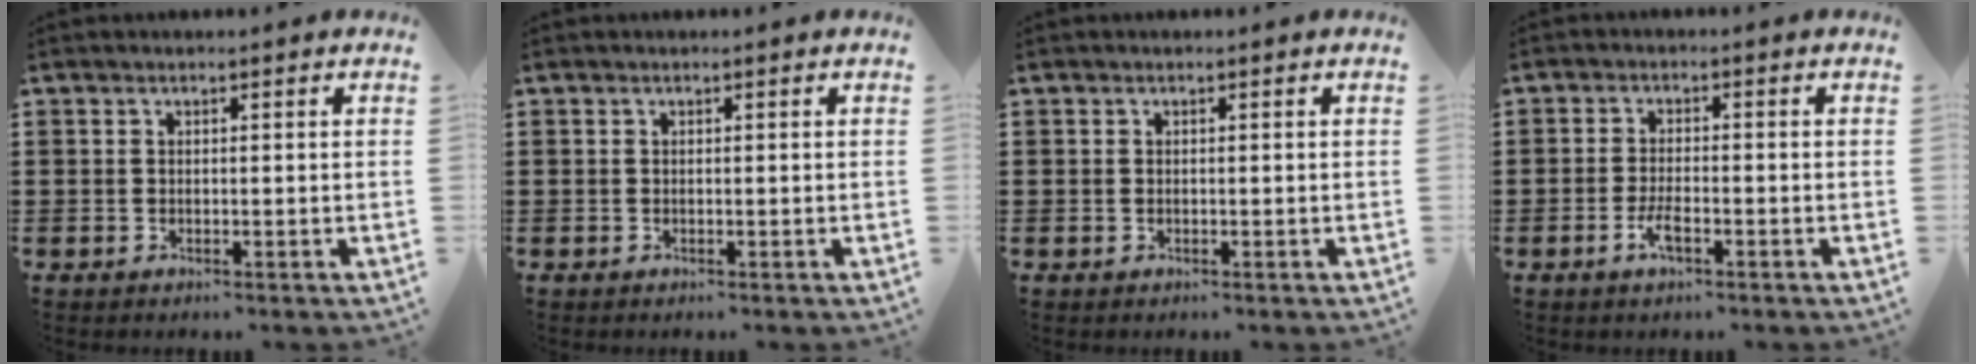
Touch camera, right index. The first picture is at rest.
{"total": 0.0}
{"total": 0.0}
{"total": 3.1, "force": [-1.5, 0.9, 2.5], "torque": [-0.056, -0.003, -0.032]}